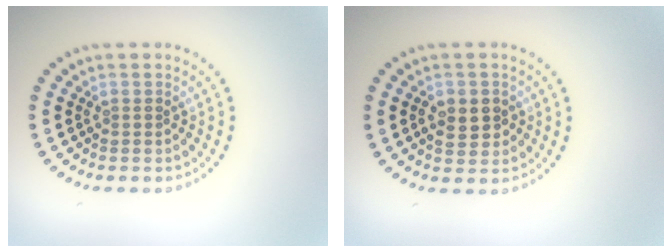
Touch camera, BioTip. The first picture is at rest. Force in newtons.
{"total": 2.8, "press": 2.8, "slide": 0.3}